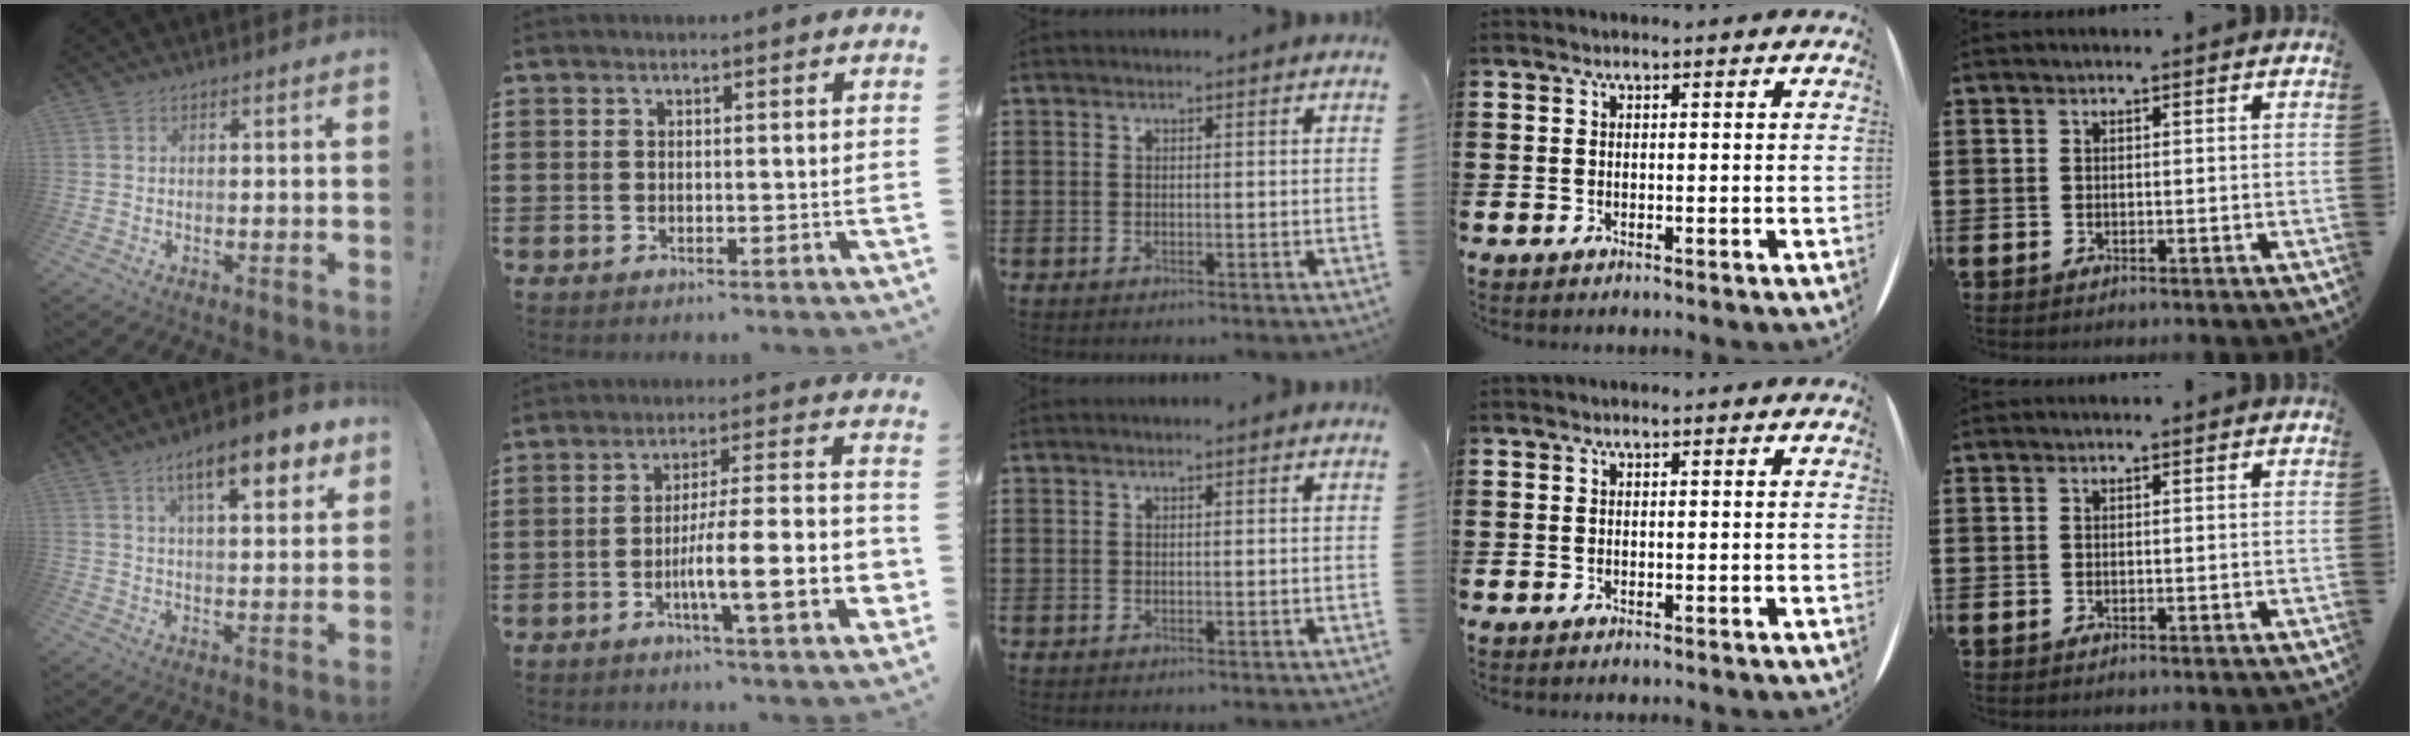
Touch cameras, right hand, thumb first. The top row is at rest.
{"thumb": {"total": 13.4, "force": [7.1, 3.9, 10.6], "torque": [-0.159, -0.027, 0.109]}, "index": {"total": 12.7, "force": [-4.0, 2.1, 11.8], "torque": [-0.192, -0.013, -0.076]}}